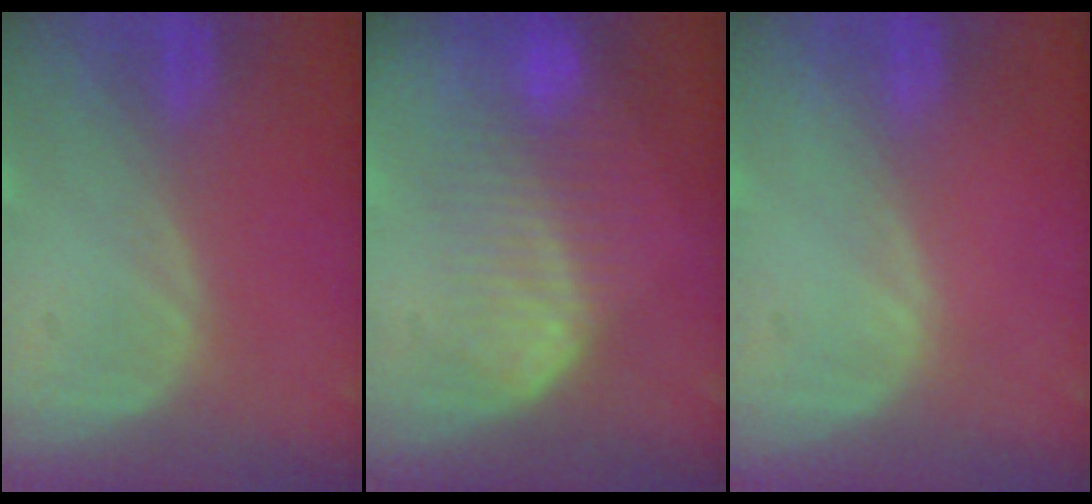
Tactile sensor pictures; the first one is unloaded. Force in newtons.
{"total": 7.9, "press": 7.4, "slide": 2.5}
{"total": 0.0}